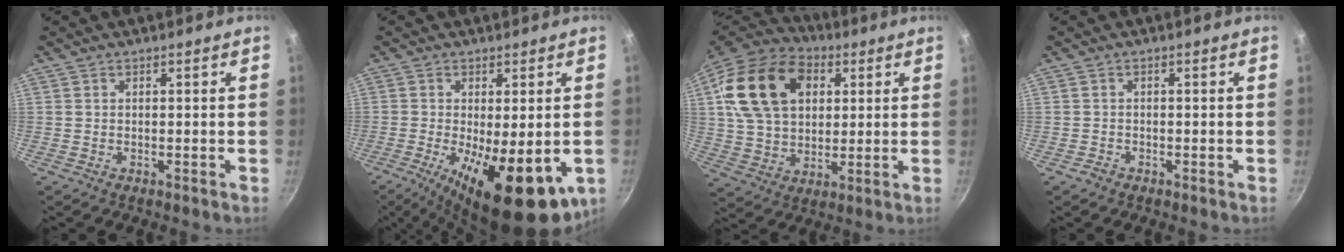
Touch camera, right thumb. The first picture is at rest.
{"total": 18.8, "force": [-6.5, 7.2, 16.2], "torque": [-0.211, -0.027, -0.078]}
{"total": 22.1, "force": [6.1, 15.3, 14.8], "torque": [-0.267, 0.013, 0.105]}
{"total": 1.1, "force": [-0.8, 0.8, 0.2], "torque": [-0.004, 0.002, -0.018]}